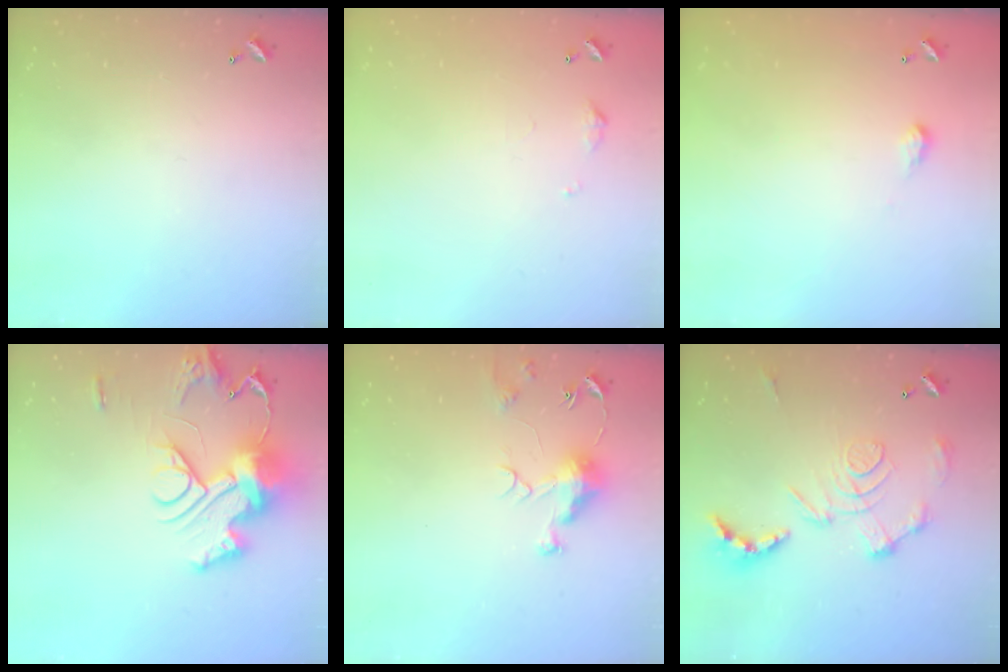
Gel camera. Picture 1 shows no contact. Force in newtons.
{"total": 5.0, "press": 4.9, "slide": 0.8}
{"total": 2.0, "press": 2.0, "slide": 0.3}
{"total": 18.2, "press": 18.1, "slide": 0.9}
{"total": 7.0, "press": 7.0, "slide": 0.7}
{"total": 3.4, "press": 2.7, "slide": 2.0}